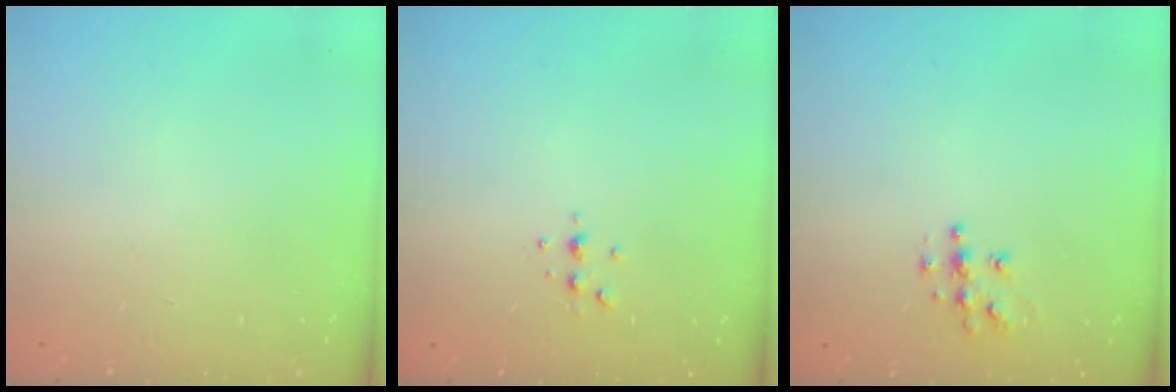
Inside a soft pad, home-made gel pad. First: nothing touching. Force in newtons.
{"total": 4.3, "press": 4.2, "slide": 1.1}
{"total": 7.8, "press": 7.8, "slide": 0.2}